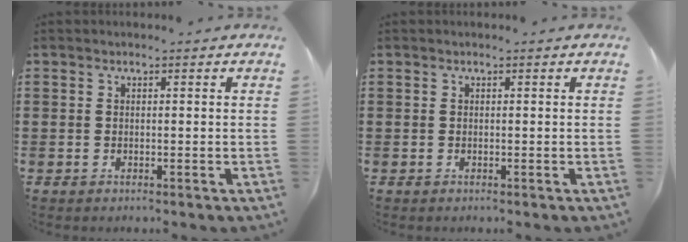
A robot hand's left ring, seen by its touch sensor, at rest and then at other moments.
{"total": 0.0}